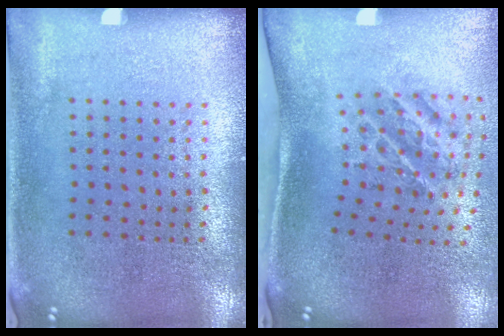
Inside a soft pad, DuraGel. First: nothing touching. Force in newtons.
{"total": 1.6, "press": 1.2, "slide": 1.1}